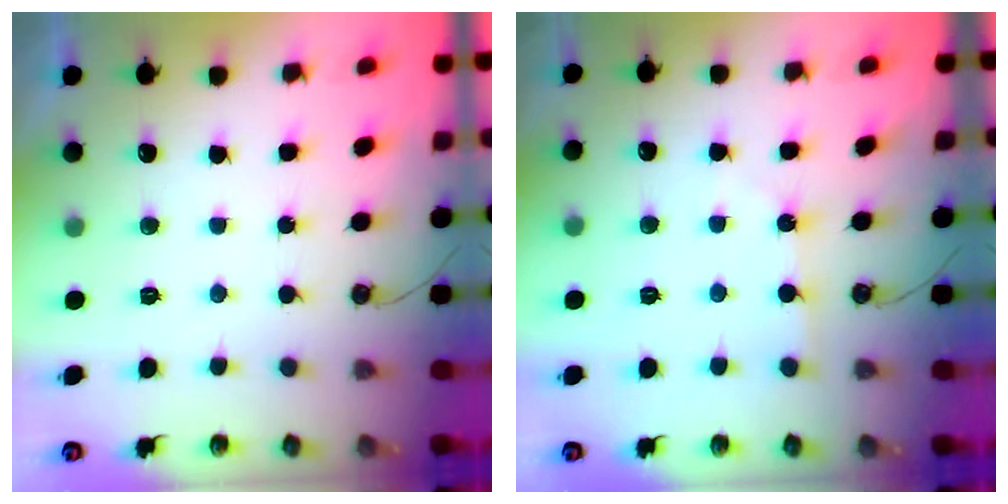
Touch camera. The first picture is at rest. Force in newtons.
{"total": 2.1, "press": 2.1, "slide": 0.3}